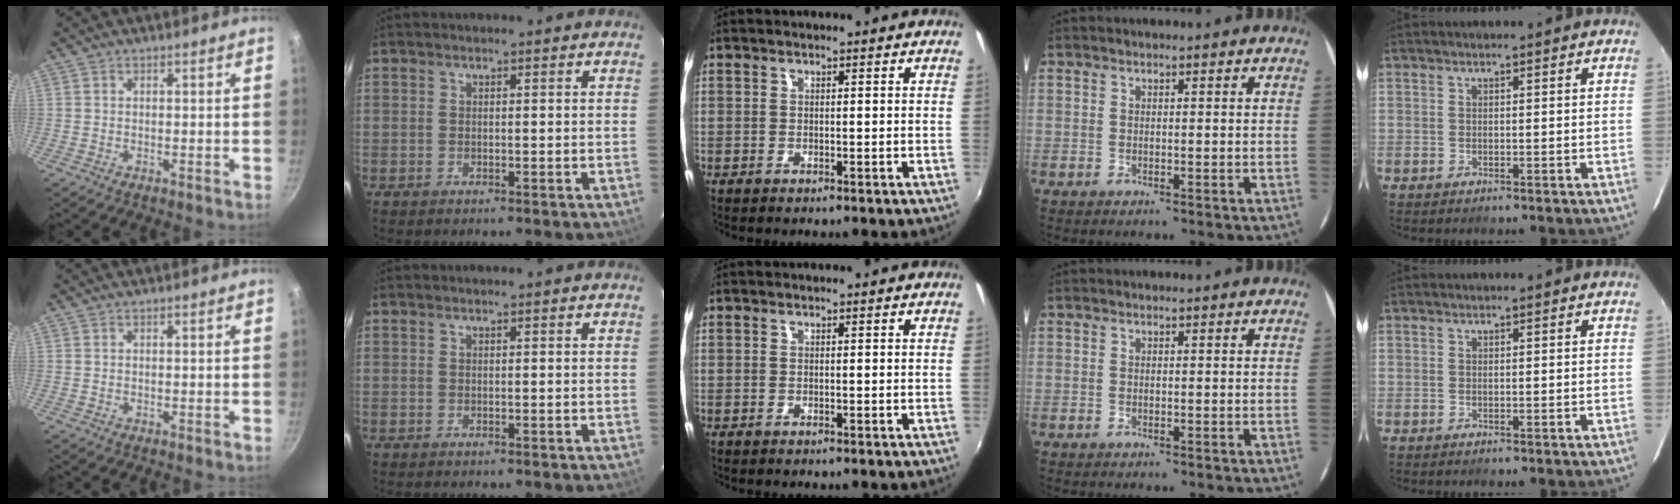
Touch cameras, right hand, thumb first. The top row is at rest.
{}